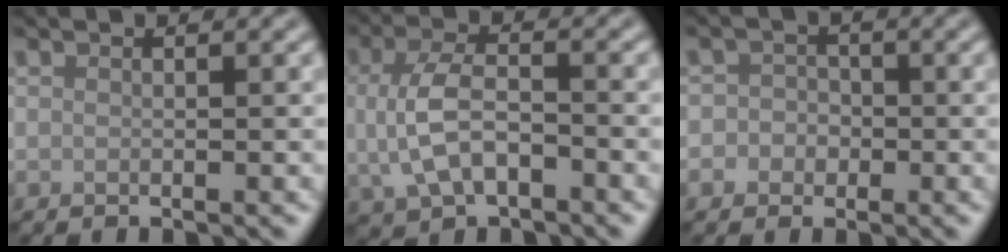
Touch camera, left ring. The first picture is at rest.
{"total": 5.5, "force": [-0.8, 3.3, 4.4], "torque": [-0.099, -0.004, -0.018]}
{"total": 2.5, "force": [-0.6, 2.4, 0.5], "torque": [0.021, 0.010, -0.028]}